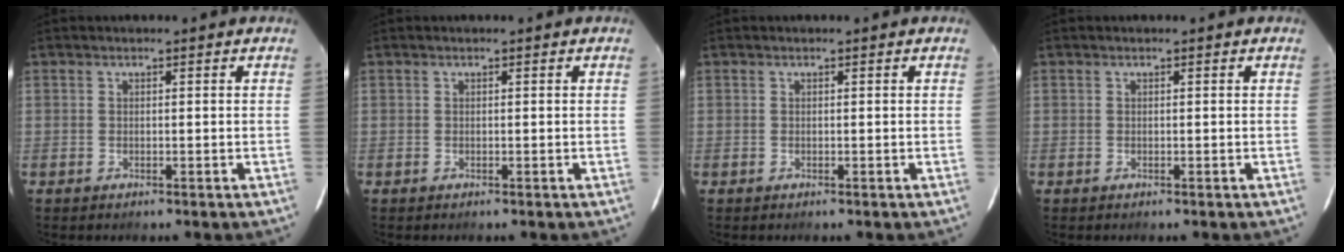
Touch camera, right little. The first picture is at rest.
{"total": 0.0}
{"total": 0.0}
{"total": 0.0}